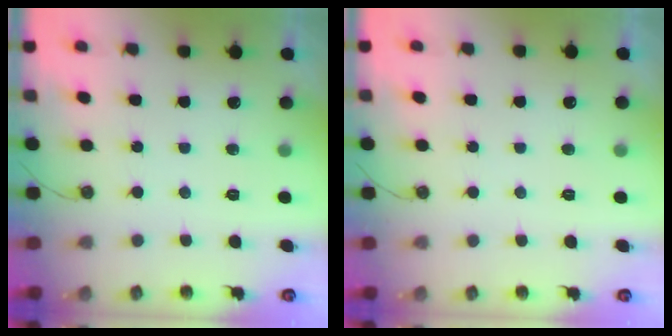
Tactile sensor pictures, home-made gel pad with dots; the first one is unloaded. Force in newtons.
{"total": 0.0}